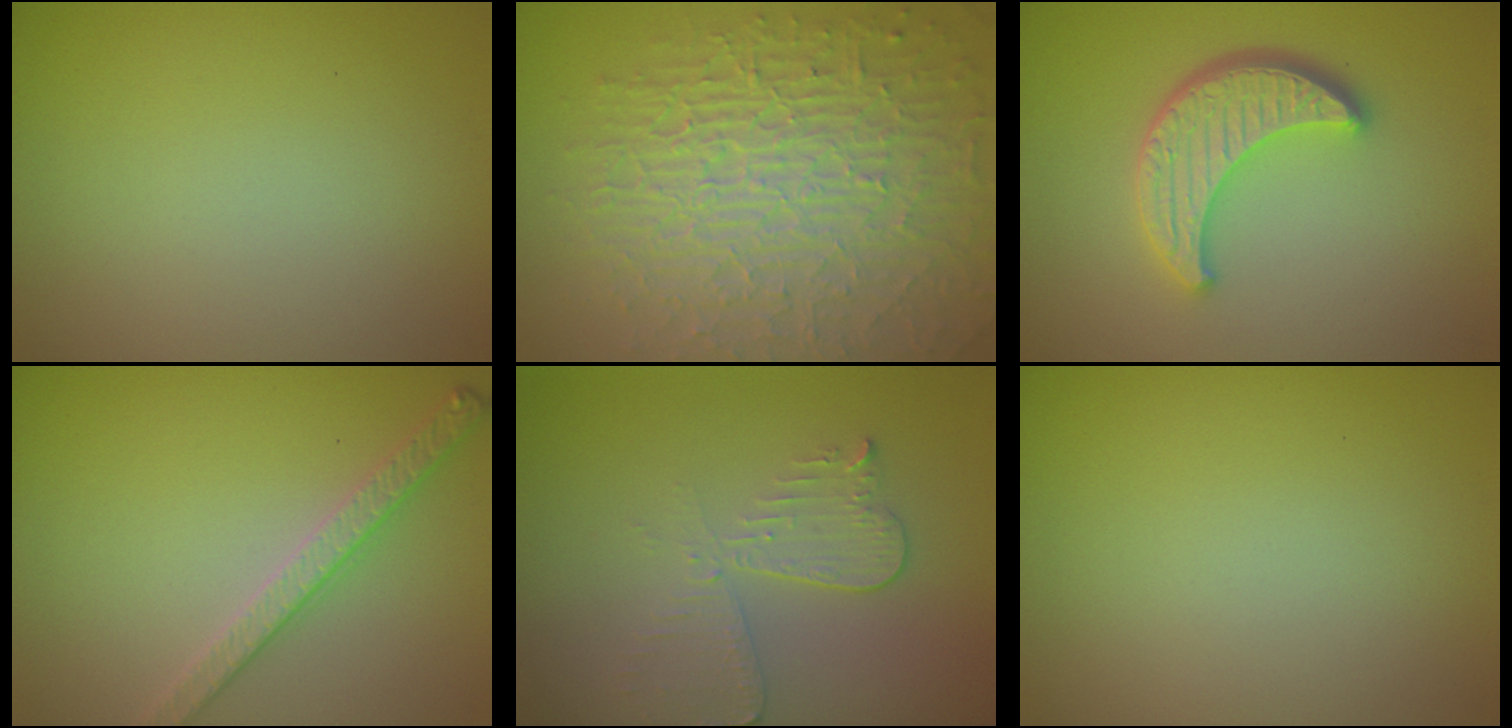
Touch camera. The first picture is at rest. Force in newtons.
{"total": 10.5, "press": 6.9, "slide": 7.9}
{"total": 4.7, "press": 3.9, "slide": 2.5}
{"total": 2.8, "press": 2.6, "slide": 1.0}
{"total": 3.1, "press": 2.7, "slide": 1.6}
{"total": 0.0}